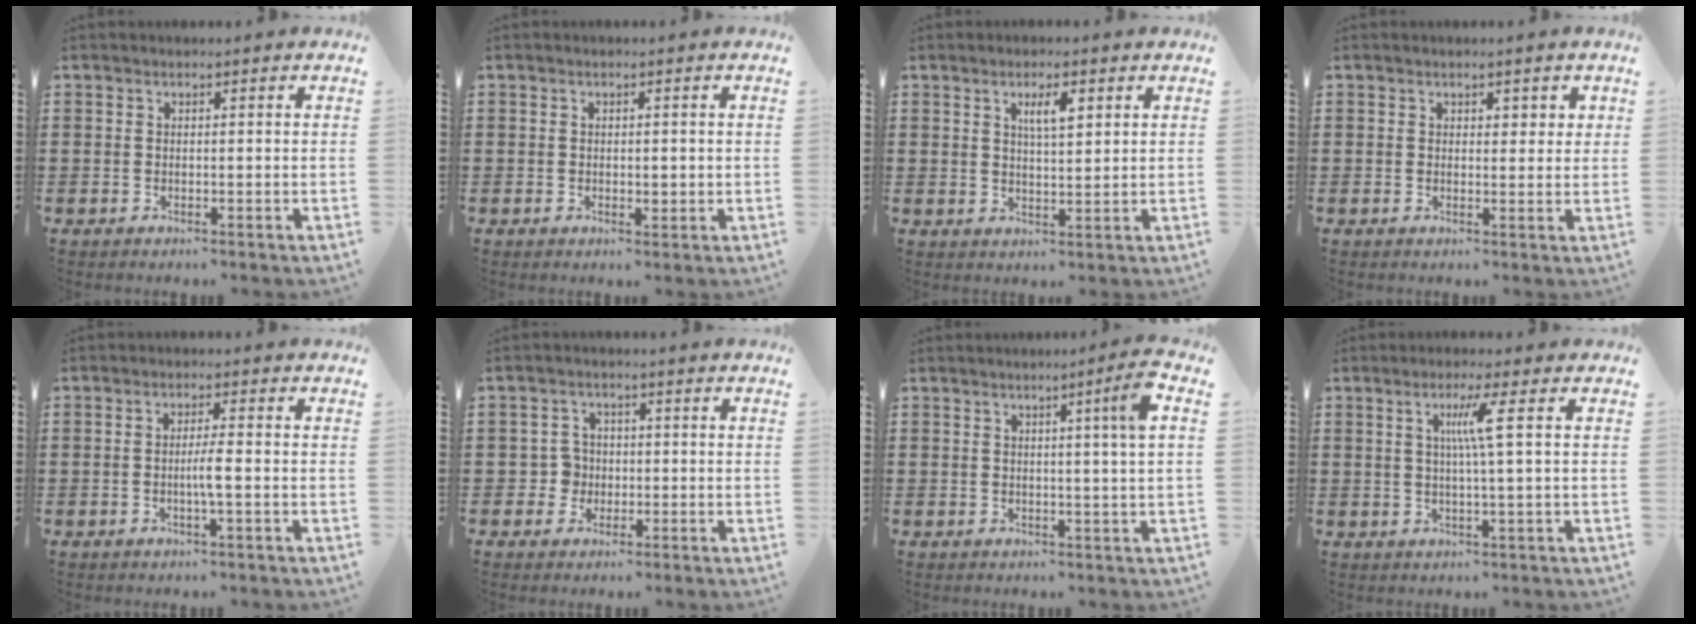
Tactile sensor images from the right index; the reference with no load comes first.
{"total": 1.2, "force": [0.0, 0.9, 0.8], "torque": [-0.015, 0.007, -0.001]}
{"total": 3.7, "force": [1.6, 1.0, 3.1], "torque": [-0.058, 0.003, 0.023]}
{"total": 1.5, "force": [0.9, 1.1, 0.3], "torque": [-0.002, 0.005, 0.015]}
{"total": 2.8, "force": [-0.7, -0.1, 2.8], "torque": [-0.050, -0.004, -0.014]}
{"total": 3.4, "force": [-0.8, 3.2, 1.1], "torque": [-0.032, 0.004, -0.017]}
{"total": 4.6, "force": [1.6, -0.8, 4.3], "torque": [-0.066, -0.014, 0.019]}
{"total": 4.8, "force": [1.0, -0.7, 4.7], "torque": [-0.090, -0.003, 0.009]}